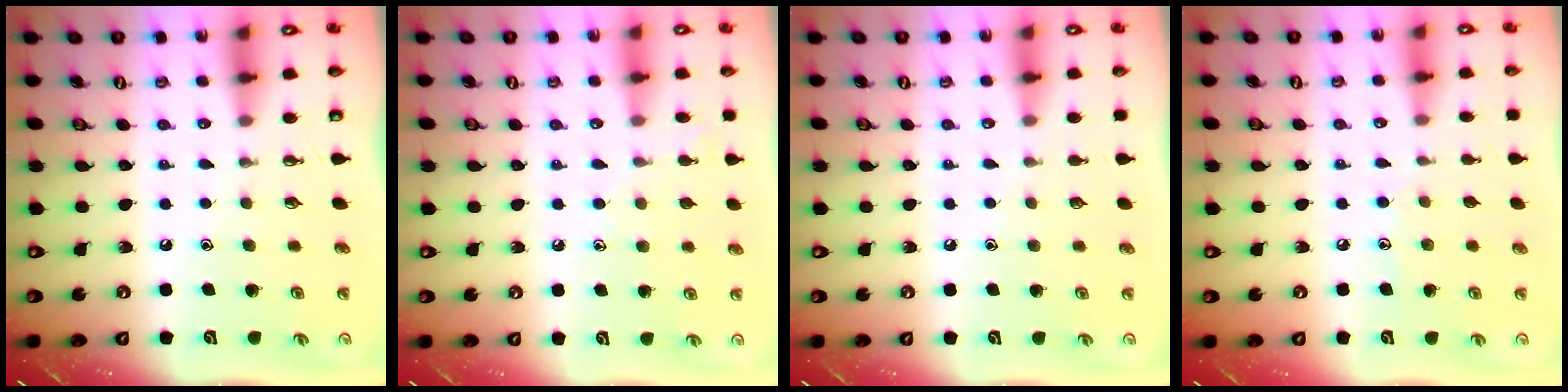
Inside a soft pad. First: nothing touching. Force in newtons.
{"total": 7.8, "press": 7.8, "slide": 0.6}
{"total": 3.3, "press": 3.3, "slide": 0.3}
{"total": 4.9, "press": 4.9, "slide": 0.5}